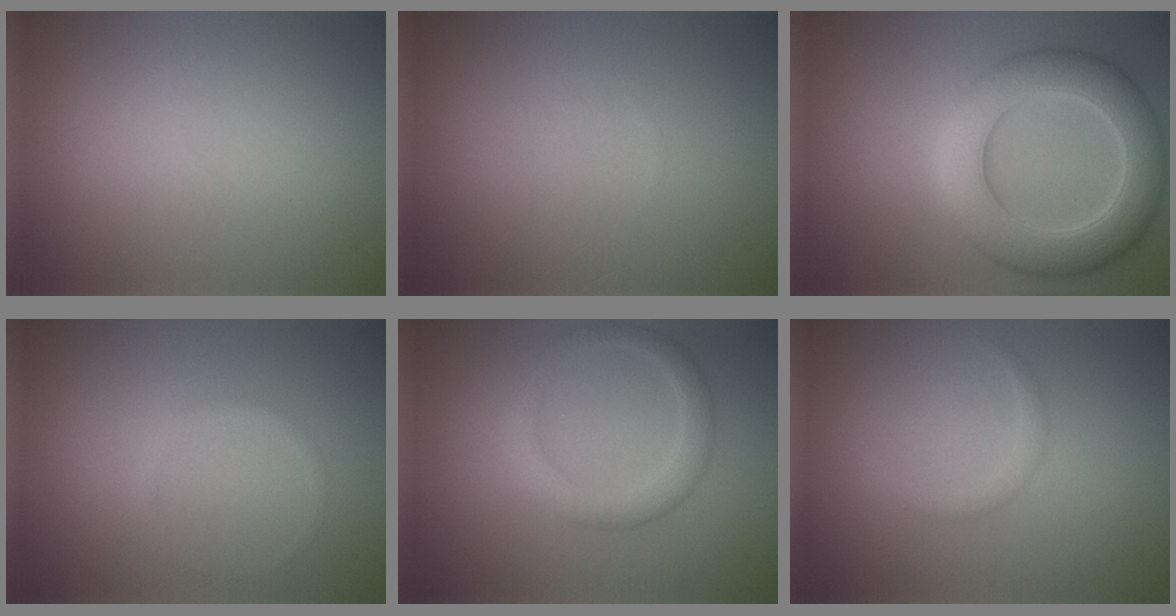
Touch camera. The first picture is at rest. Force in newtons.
{"total": 0.0}
{"total": 7.5, "press": 7.5, "slide": 0.2}
{"total": 0.7, "press": 0.7, "slide": 0.1}
{"total": 3.0, "press": 3.0, "slide": 0.0}
{"total": 1.0, "press": 1.0, "slide": 0.1}